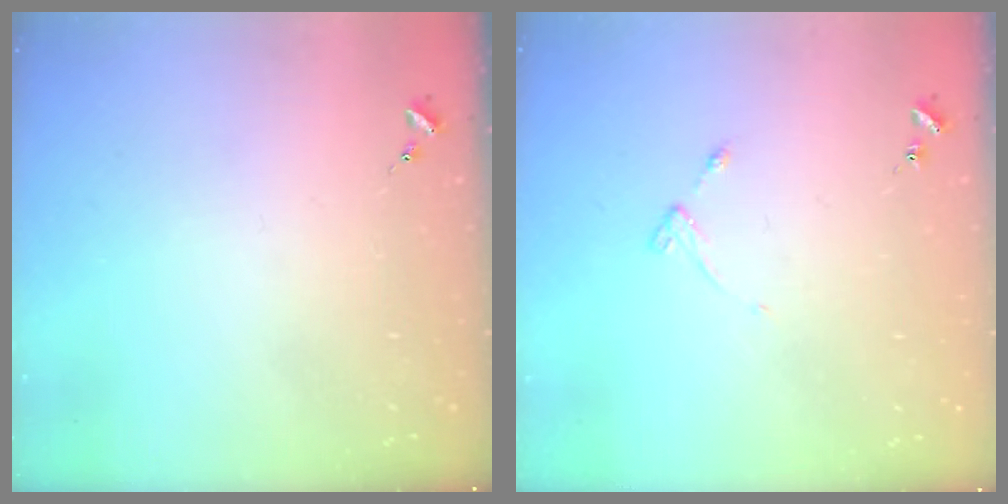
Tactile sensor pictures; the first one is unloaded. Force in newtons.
{"total": 4.7, "press": 4.6, "slide": 0.6}